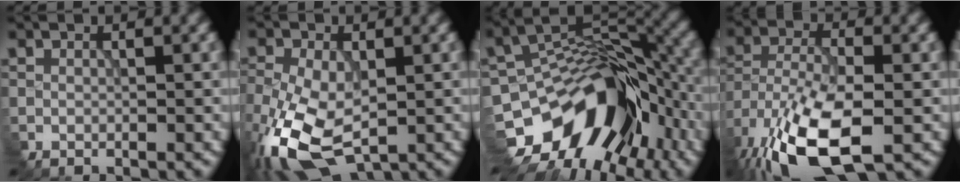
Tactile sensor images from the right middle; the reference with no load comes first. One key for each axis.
{"total": 9.8, "fx": -3.2, "fy": 5.3, "fz": 7.6, "tx": -0.191, "ty": -0.028, "tz": -0.057}
{"total": 13.4, "fx": -7.1, "fy": 8.2, "fz": 7.8, "tx": -0.124, "ty": -0.001, "tz": -0.122}
{"total": 12.0, "fx": -6.1, "fy": 5.4, "fz": 8.8, "tx": -0.195, "ty": -0.027, "tz": -0.112}